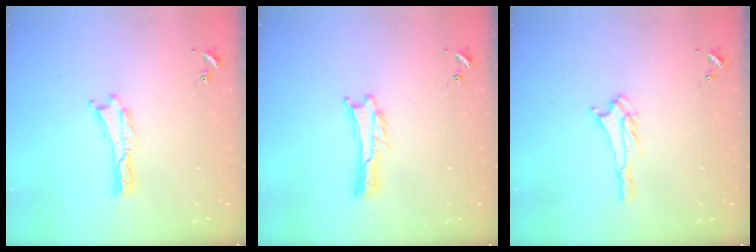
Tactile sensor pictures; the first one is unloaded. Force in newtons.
{"total": 0.0}
{"total": 1.9, "press": 1.9, "slide": 0.4}